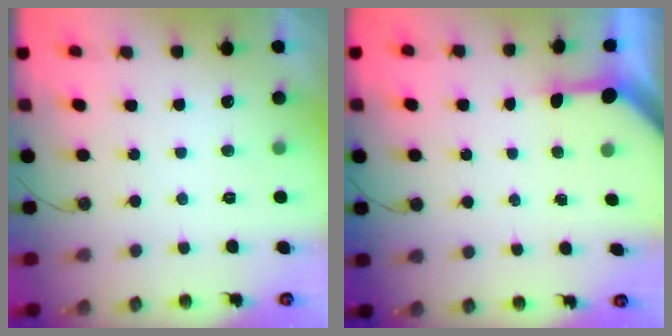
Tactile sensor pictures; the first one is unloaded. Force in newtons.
{"total": 3.2, "press": 3.2, "slide": 0.4}